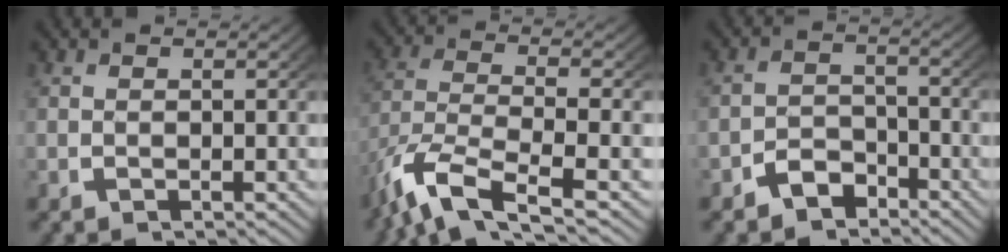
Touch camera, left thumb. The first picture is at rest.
{"total": 8.3, "force": [-3.1, 4.4, 6.2], "torque": [-0.156, -0.031, -0.038]}
{"total": 3.5, "force": [-2.8, 2.1, 0.8], "torque": [-0.004, -0.010, -0.048]}